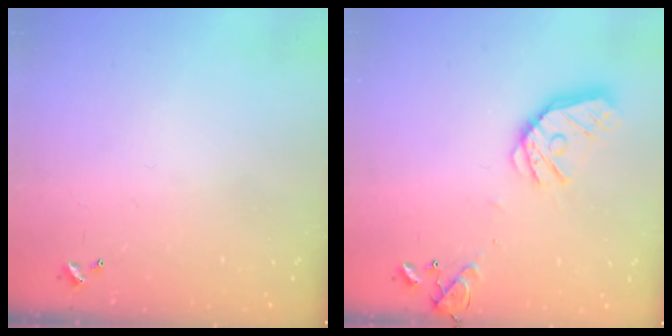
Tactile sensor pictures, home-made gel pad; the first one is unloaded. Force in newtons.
{"total": 15.8, "press": 15.5, "slide": 2.5}